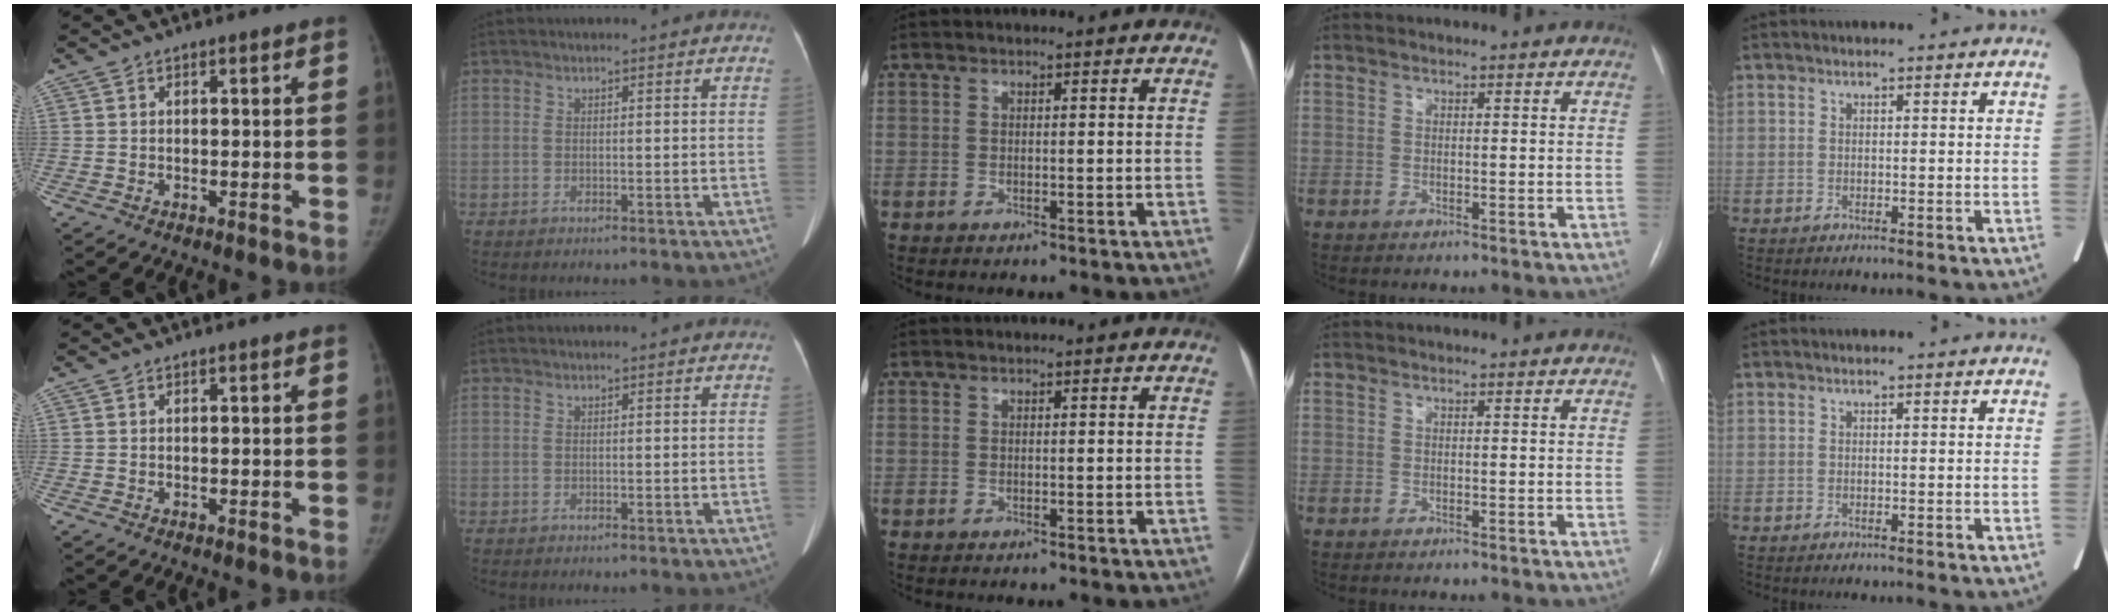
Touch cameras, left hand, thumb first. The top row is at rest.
{}